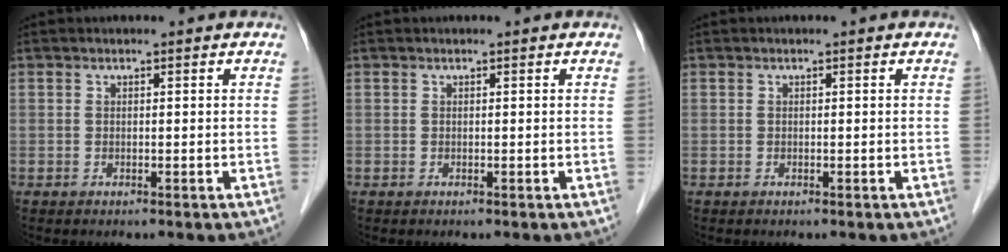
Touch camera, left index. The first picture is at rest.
{"total": 0.0}
{"total": 0.0}